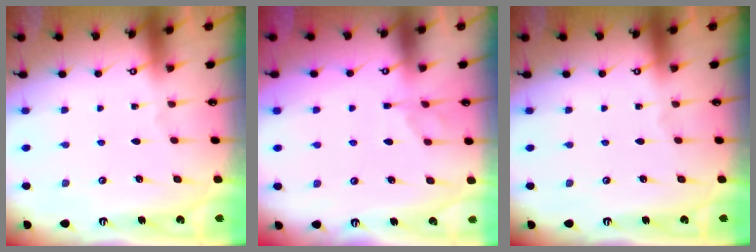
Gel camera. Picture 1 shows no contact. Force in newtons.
{"total": 1.6, "press": 1.0, "slide": 1.2}
{"total": 0.0}